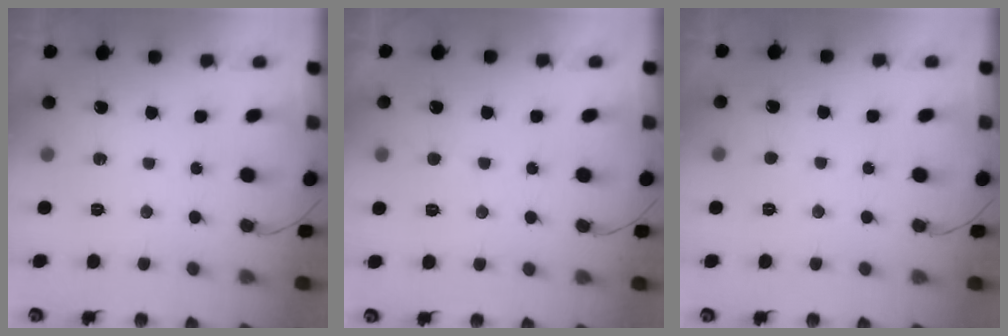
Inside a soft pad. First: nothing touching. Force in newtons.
{"total": 2.2, "press": 2.2, "slide": 0.3}
{"total": 0.7, "press": 0.7, "slide": 0.1}